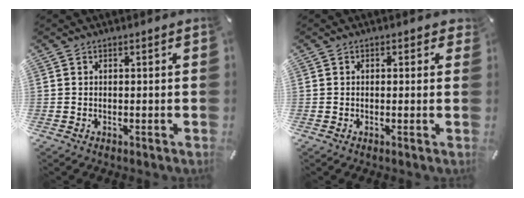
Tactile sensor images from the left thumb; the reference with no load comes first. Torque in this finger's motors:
{"motor_torque": [0.20, -0.19, 0.08, 0.08, -0.01]}